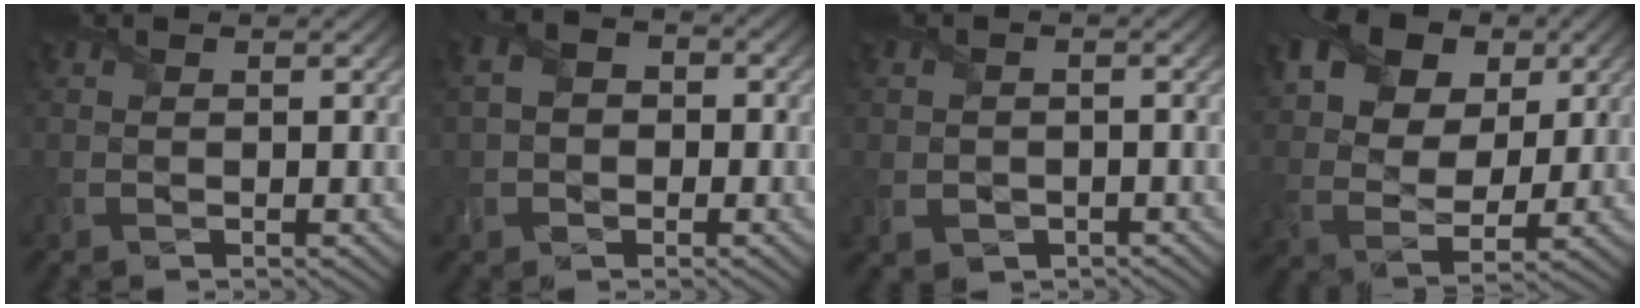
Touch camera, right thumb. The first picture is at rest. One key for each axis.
{"total": 4.1, "fx": -0.6, "fy": 3.5, "fz": 2.1, "tx": -0.047, "ty": 0.009, "tz": -0.026}
{"total": 1.7, "fx": -0.9, "fy": 1.4, "fz": 0.4, "tx": -0.016, "ty": -0.006, "tz": -0.018}
{"total": 15.2, "fx": 7.0, "fy": 9.4, "fz": 9.6, "tx": -0.205, "ty": 0.036, "tz": 0.115}